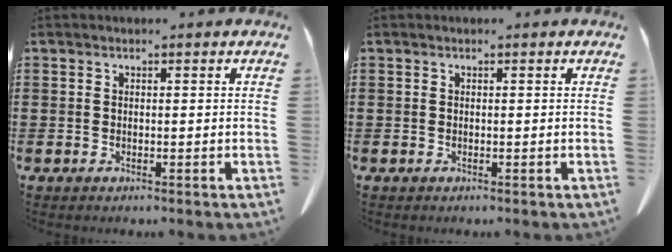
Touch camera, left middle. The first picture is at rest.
{"total": 0.0}